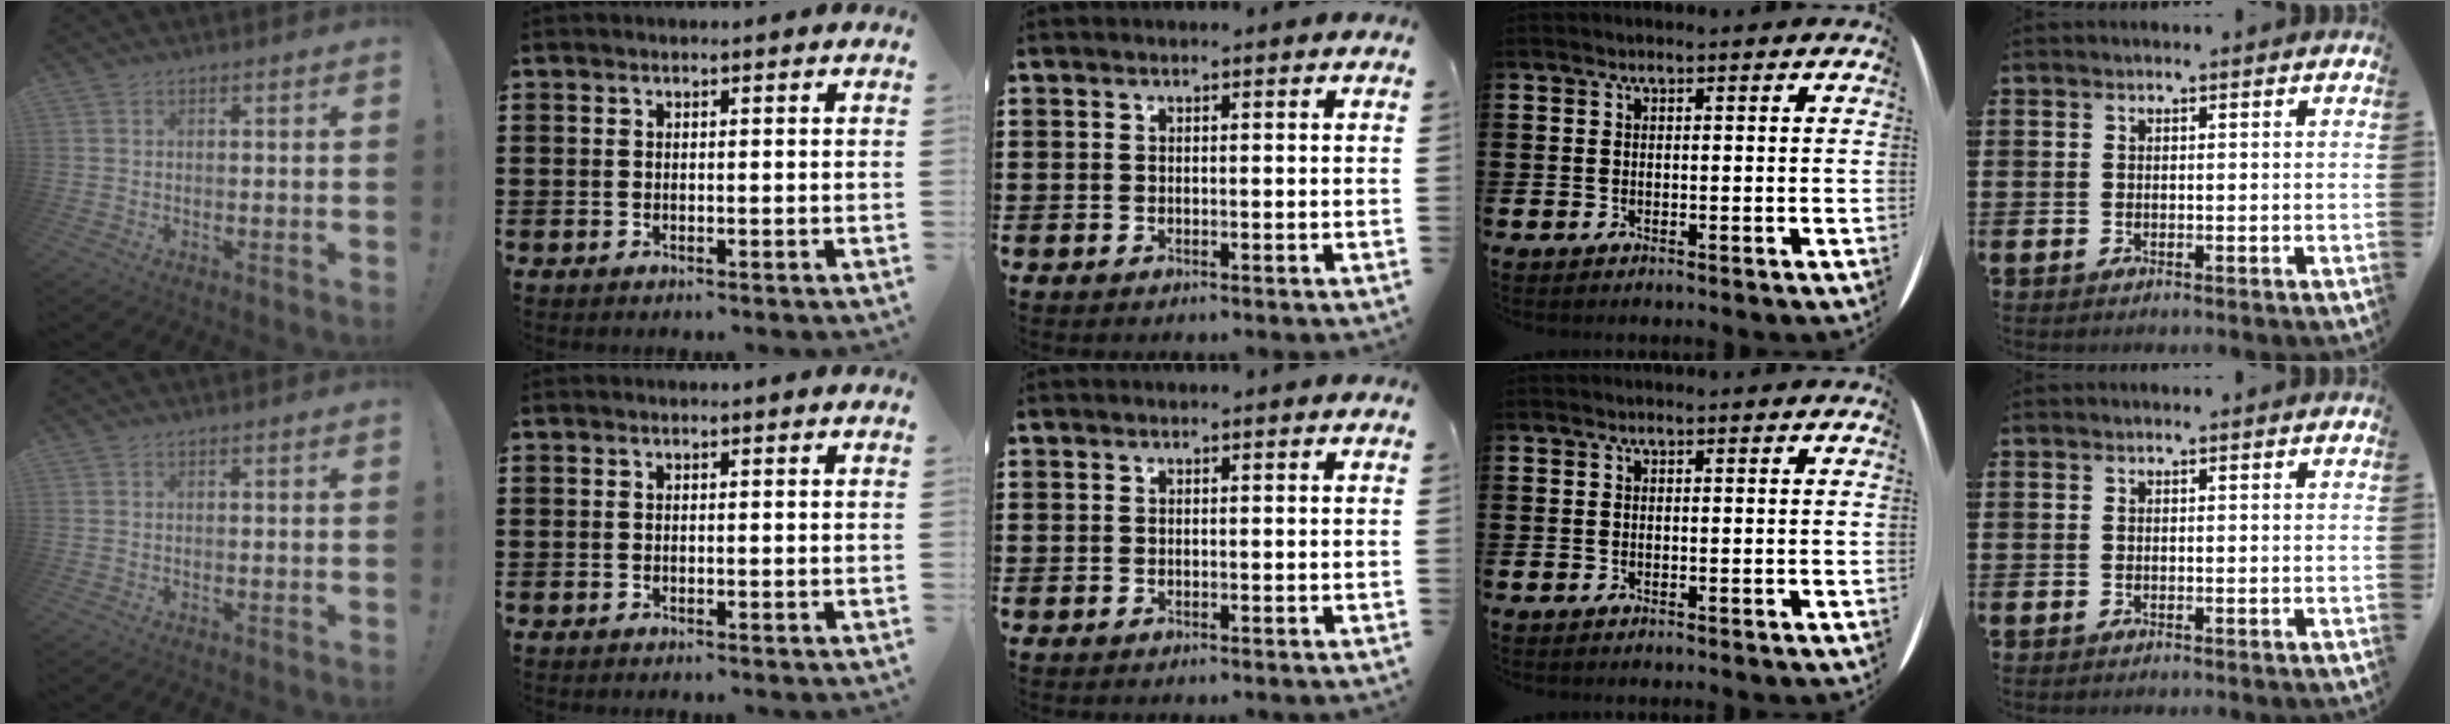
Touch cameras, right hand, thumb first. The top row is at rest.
{}